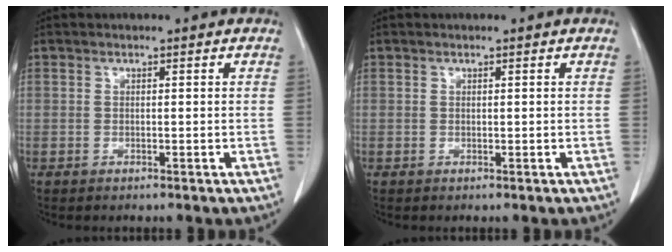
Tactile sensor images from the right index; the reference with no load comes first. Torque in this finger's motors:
{"motor_torque": [0.05, 0.00, -0.01, 0.00]}